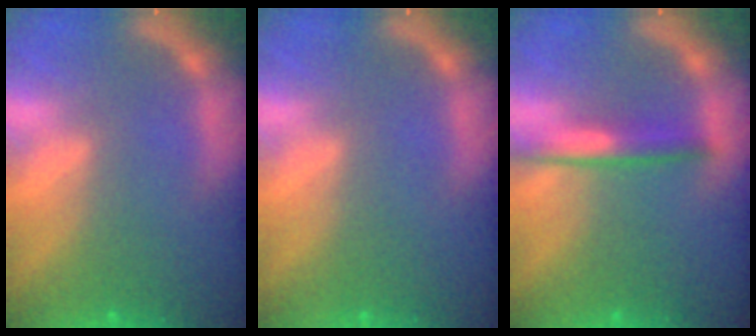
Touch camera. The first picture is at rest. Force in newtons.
{"total": 0.0}
{"total": 3.0}